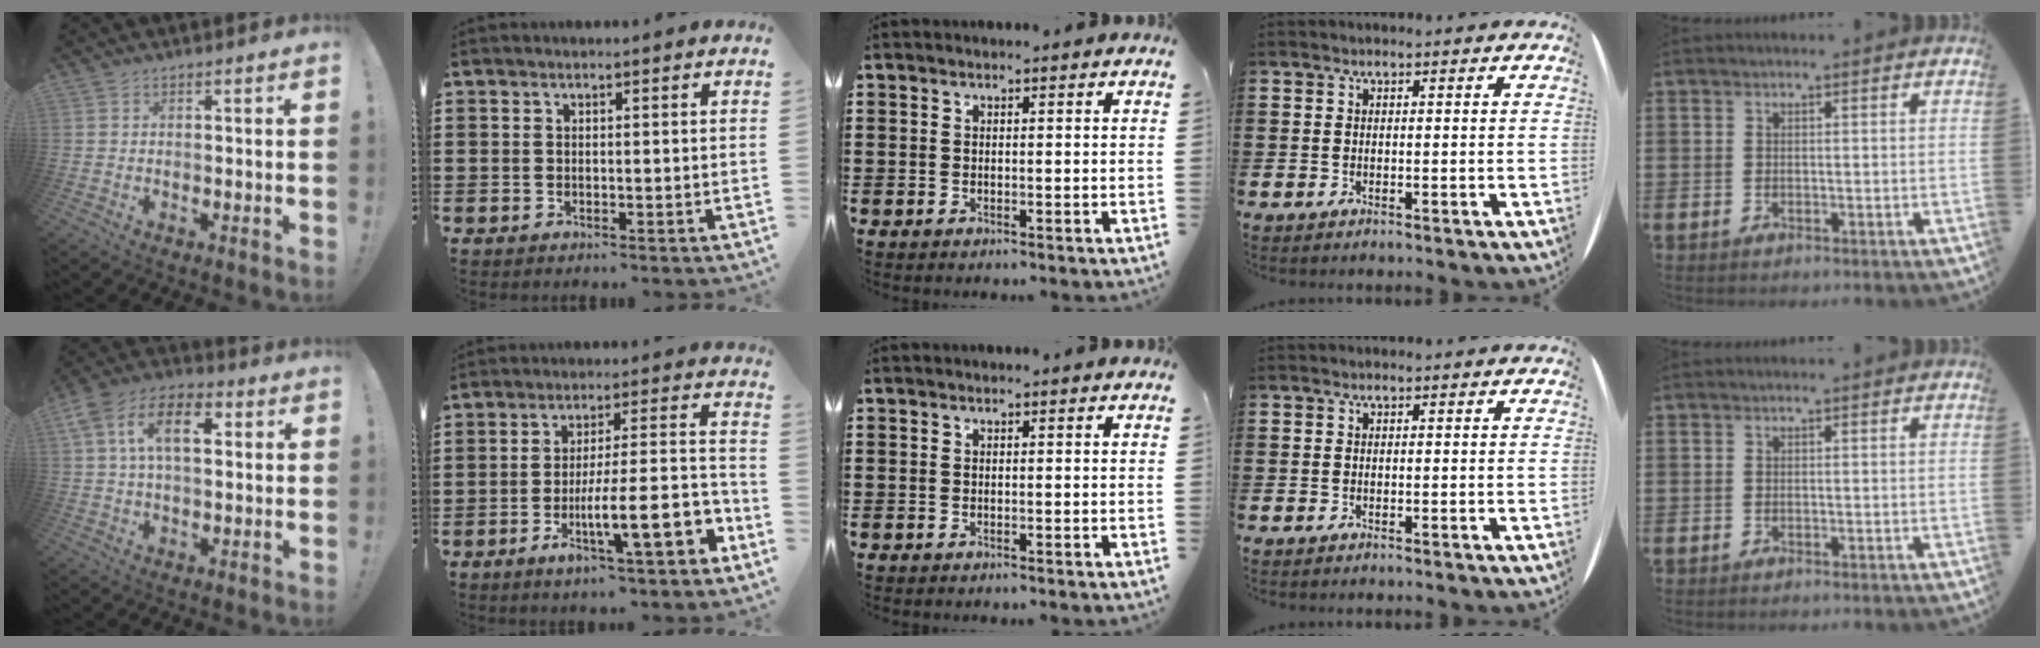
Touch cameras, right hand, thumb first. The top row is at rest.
{"thumb": {"total": 12.8, "force": [3.3, 7.3, 10.0], "torque": [-0.190, 0.014, 0.059]}, "index": {"total": 12.4, "force": [-4.8, 2.4, 11.2], "torque": [-0.172, -0.007, -0.084]}}